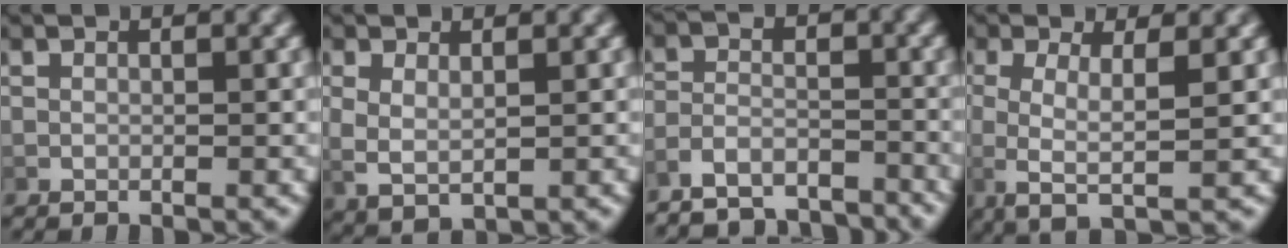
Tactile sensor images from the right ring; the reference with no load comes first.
{"total": 3.9, "force": [0.4, 2.7, 2.7], "torque": [-0.063, -0.016, 0.023]}
{"total": 7.8, "force": [-7.2, 2.5, 1.5], "torque": [-0.017, -0.020, -0.117]}
{"total": 4.7, "force": [-0.1, 1.4, 4.5], "torque": [-0.088, -0.019, 0.010]}